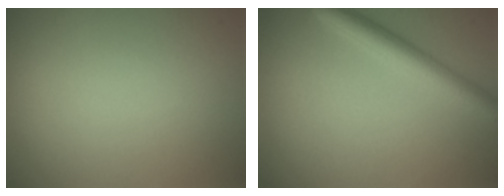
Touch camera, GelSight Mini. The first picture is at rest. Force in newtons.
{"total": 3.7, "press": 3.7, "slide": 0.1}